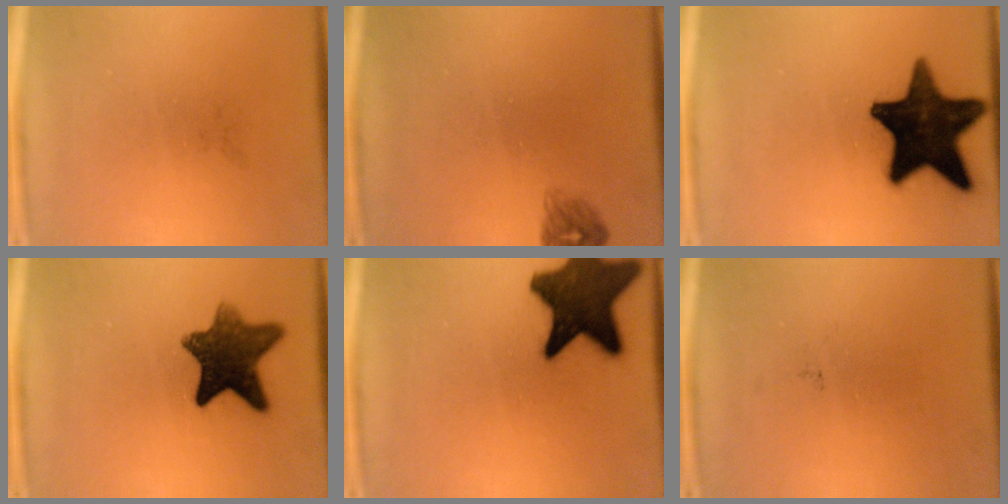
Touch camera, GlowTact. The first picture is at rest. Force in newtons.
{"total": 1.4}
{"total": 18.4}
{"total": 10.4}
{"total": 15.3}
{"total": 0.0}